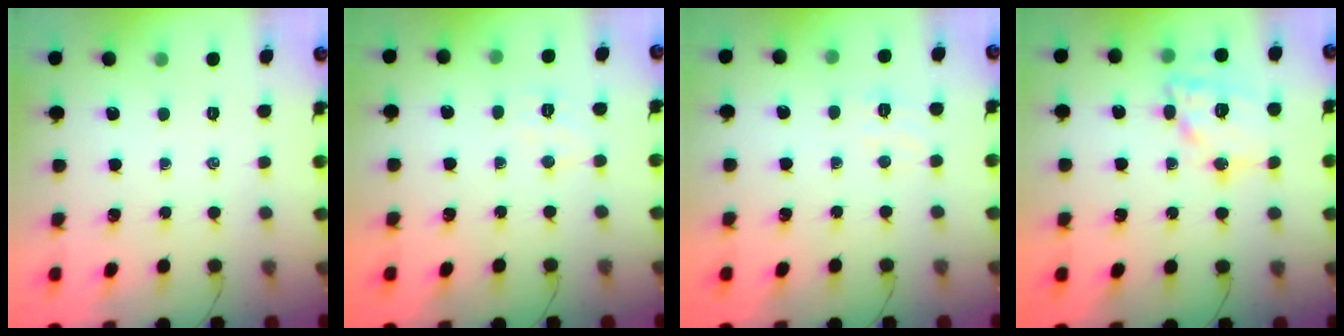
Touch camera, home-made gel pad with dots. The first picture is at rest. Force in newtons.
{"total": 5.1, "press": 5.0, "slide": 0.9}
{"total": 5.1, "press": 4.9, "slide": 1.2}
{"total": 14.0, "press": 13.9, "slide": 1.7}